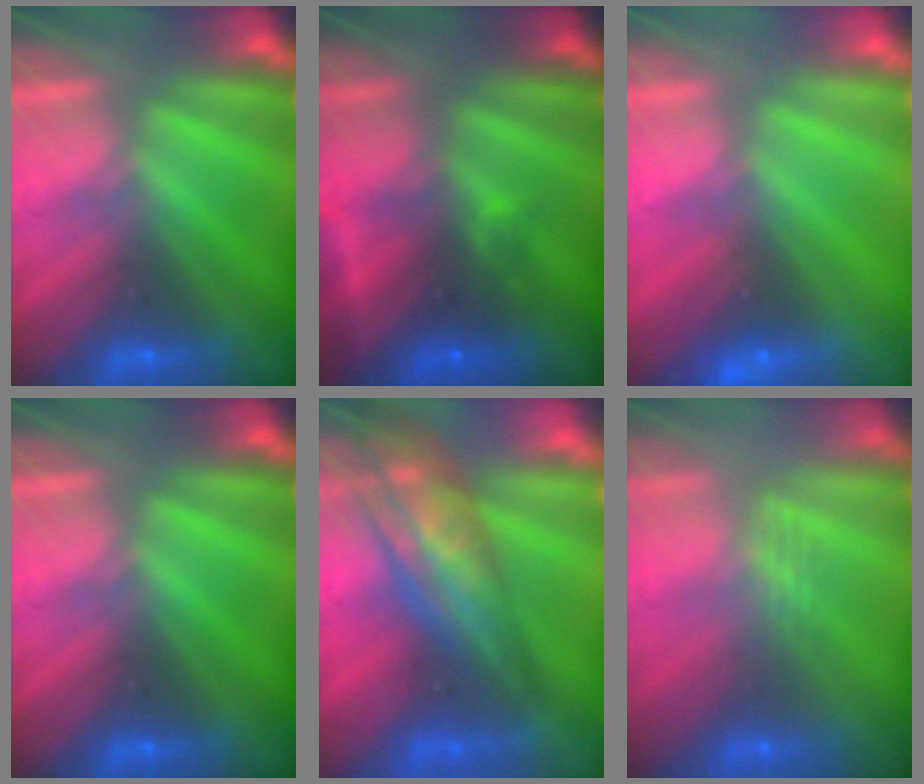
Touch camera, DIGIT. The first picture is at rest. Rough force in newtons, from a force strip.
{"total": 2.6}
{"total": 2.3}
{"total": 0.0}
{"total": 5.6}
{"total": 2.4}